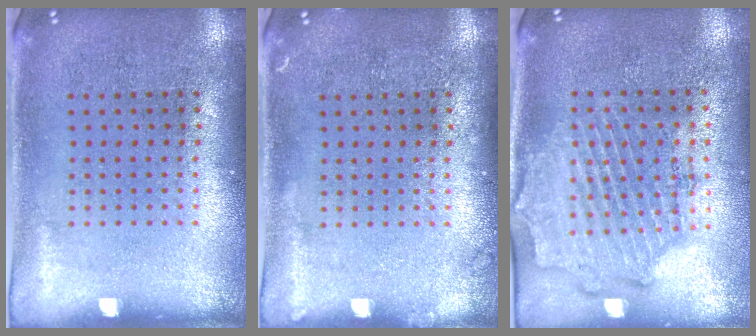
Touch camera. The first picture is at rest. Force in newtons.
{"total": 0.7, "press": 0.7, "slide": 0.2}
{"total": 1.9, "press": 1.7, "slide": 0.8}